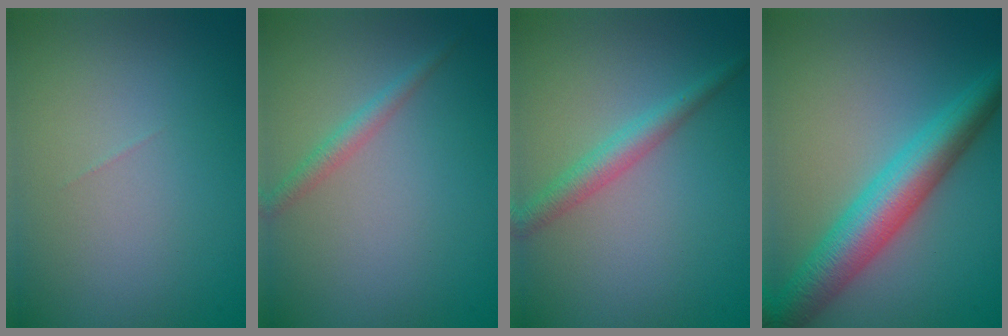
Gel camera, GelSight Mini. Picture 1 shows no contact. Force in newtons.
{"total": 1.6, "press": 1.6, "slide": 0.0}
{"total": 2.6, "press": 2.5, "slide": 0.1}
{"total": 7.2, "press": 7.2, "slide": 0.2}